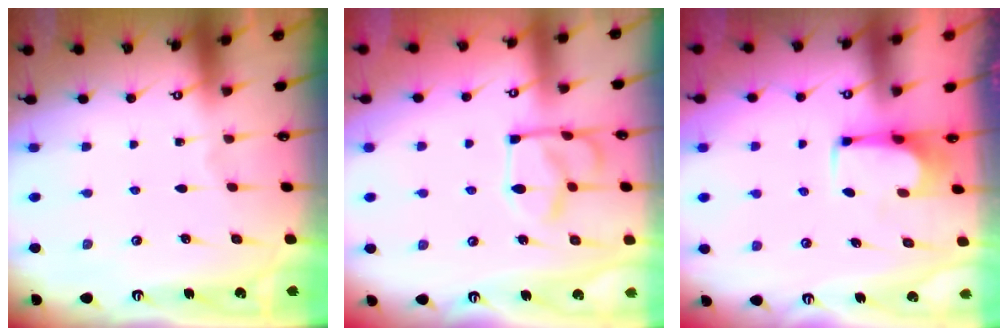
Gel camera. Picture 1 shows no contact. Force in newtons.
{"total": 5.5, "press": 5.5, "slide": 0.2}
{"total": 3.5, "press": 3.5, "slide": 0.5}